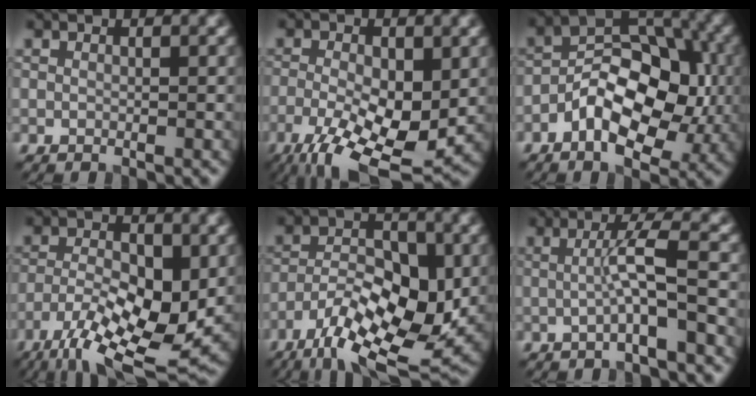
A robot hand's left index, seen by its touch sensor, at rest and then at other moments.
{"total": 10.2, "force": [-4.0, 3.9, 8.5], "torque": [-0.159, -0.017, -0.067]}
{"total": 9.3, "force": [-2.8, 5.2, 7.2], "torque": [-0.103, 0.011, -0.056]}
{"total": 11.1, "force": [-5.0, 4.1, 8.9], "torque": [-0.156, -0.016, -0.088]}
{"total": 11.9, "force": [-6.2, 5.0, 8.8], "torque": [-0.143, -0.006, -0.109]}
{"total": 3.6, "force": [-0.6, 0.3, 3.5], "torque": [-0.061, 0.009, -0.015]}